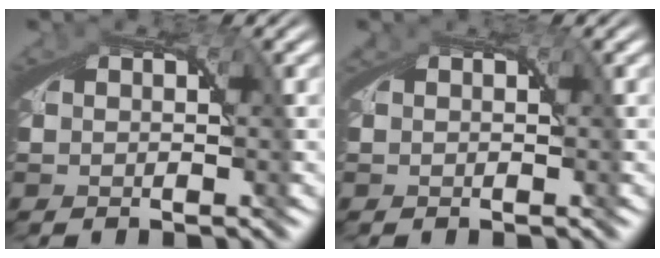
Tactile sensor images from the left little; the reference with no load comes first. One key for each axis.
{"total": 0.6, "fx": 0.1, "fy": -0.4, "fz": -0.4, "tx": 0.010, "ty": 0.003, "tz": 0.000}